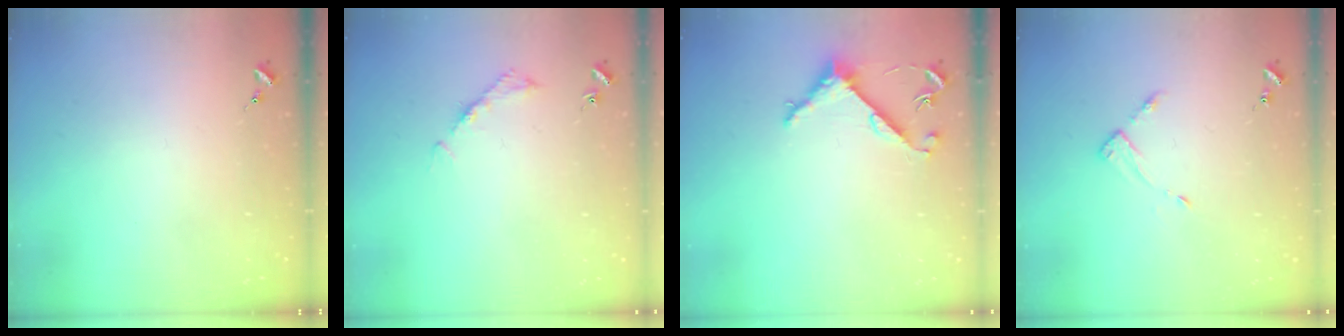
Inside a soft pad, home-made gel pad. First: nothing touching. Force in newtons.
{"total": 4.1, "press": 4.1, "slide": 0.3}
{"total": 5.6, "press": 5.6, "slide": 0.2}
{"total": 4.1, "press": 4.1, "slide": 0.4}